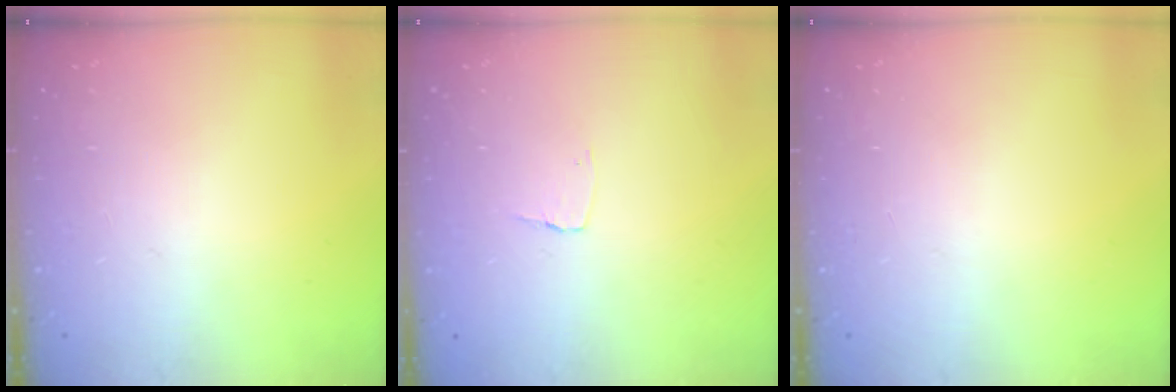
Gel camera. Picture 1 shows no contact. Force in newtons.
{"total": 2.6, "press": 2.6, "slide": 0.2}
{"total": 0.0}